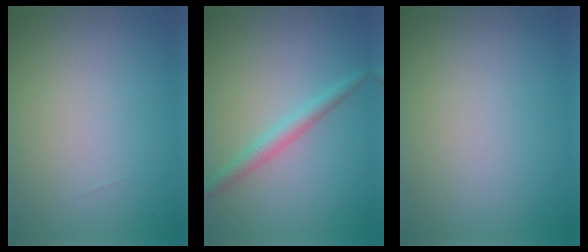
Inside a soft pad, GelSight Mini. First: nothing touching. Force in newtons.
{"total": 1.5, "press": 1.5, "slide": 0.1}
{"total": 0.0}